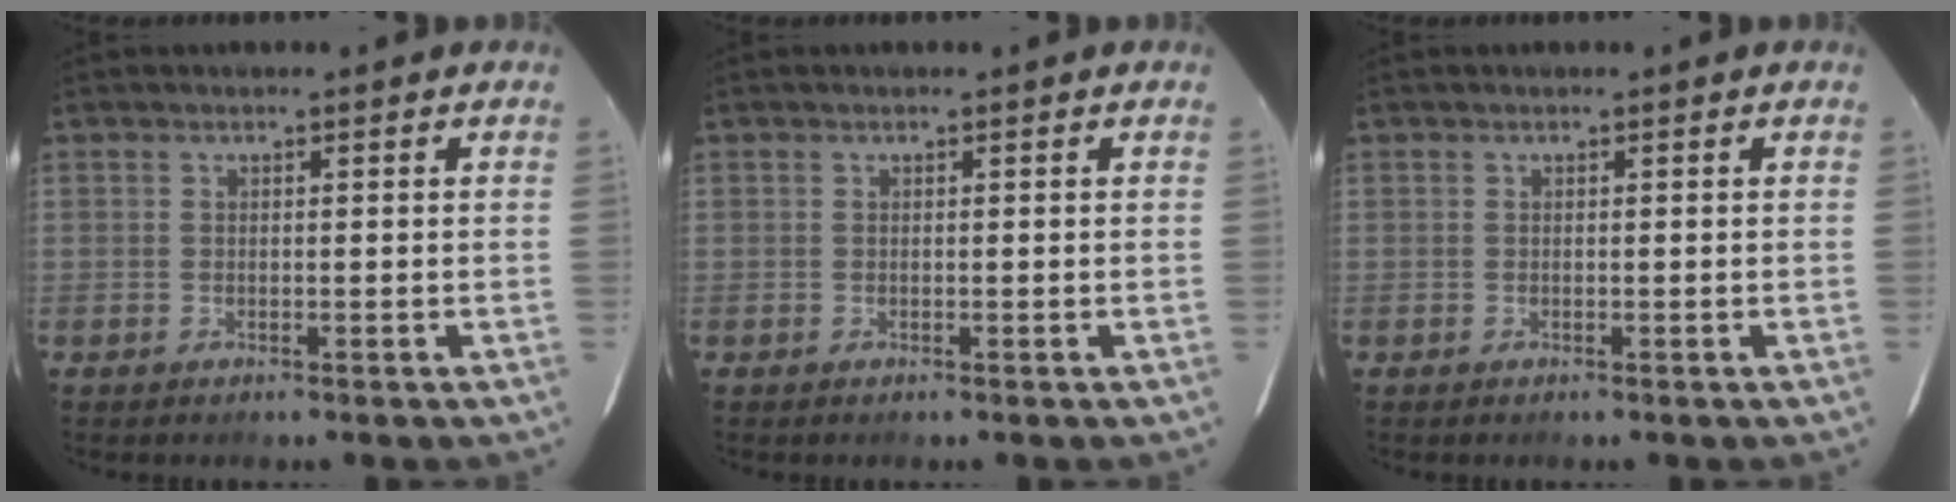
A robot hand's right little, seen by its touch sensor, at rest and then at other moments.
{"total": 0.0}
{"total": 0.0}